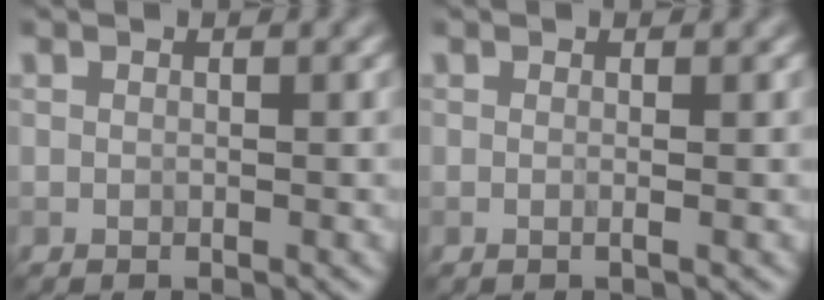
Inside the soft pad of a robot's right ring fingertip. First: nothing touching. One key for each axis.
{"total": 0.9, "fx": -0.1, "fy": 0.3, "fz": 0.9, "tx": -0.010, "ty": -0.006, "tz": -0.007}